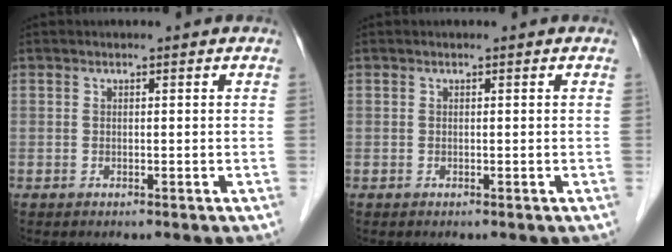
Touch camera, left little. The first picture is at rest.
{"total": 0.0}